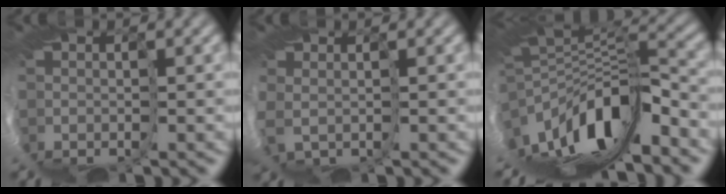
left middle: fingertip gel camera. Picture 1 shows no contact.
{"total": 2.3, "force": [1.7, 0.8, 1.2], "torque": [-0.040, -0.009, 0.036]}
{"total": 6.3, "force": [-2.9, -1.2, 5.4], "torque": [-0.103, 0.016, -0.031]}